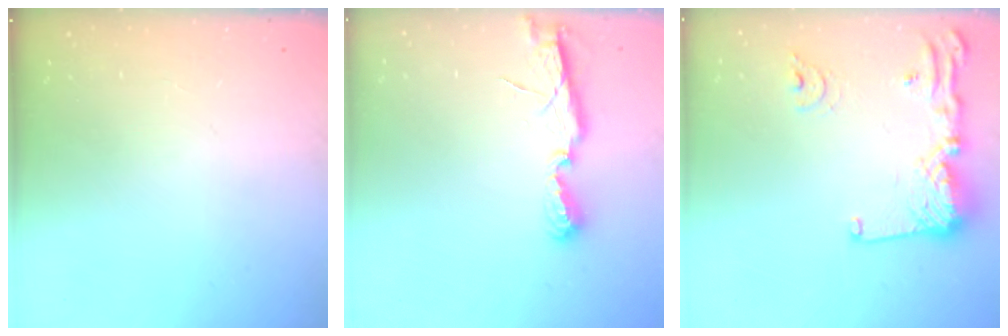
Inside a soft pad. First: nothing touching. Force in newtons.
{"total": 6.5, "press": 6.5, "slide": 0.5}
{"total": 15.0, "press": 14.9, "slide": 1.6}